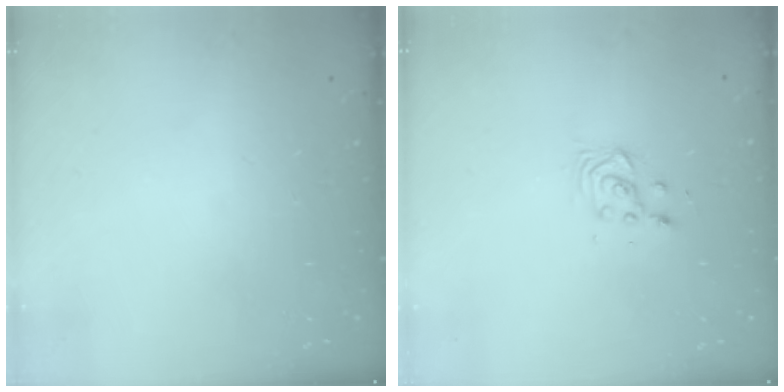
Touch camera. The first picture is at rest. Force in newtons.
{"total": 3.2, "press": 3.2, "slide": 0.2}